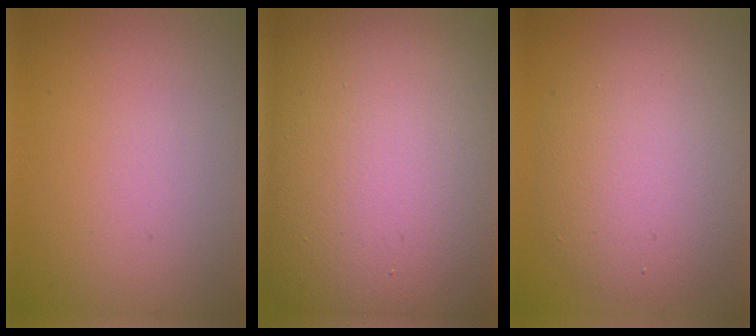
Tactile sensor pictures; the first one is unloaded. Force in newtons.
{"total": 23.9, "press": 23.8, "slide": 1.2}
{"total": 7.3, "press": 7.2, "slide": 0.8}